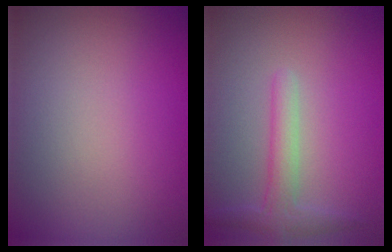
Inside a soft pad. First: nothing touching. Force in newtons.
{"total": 2.4, "press": 2.4, "slide": 0.2}